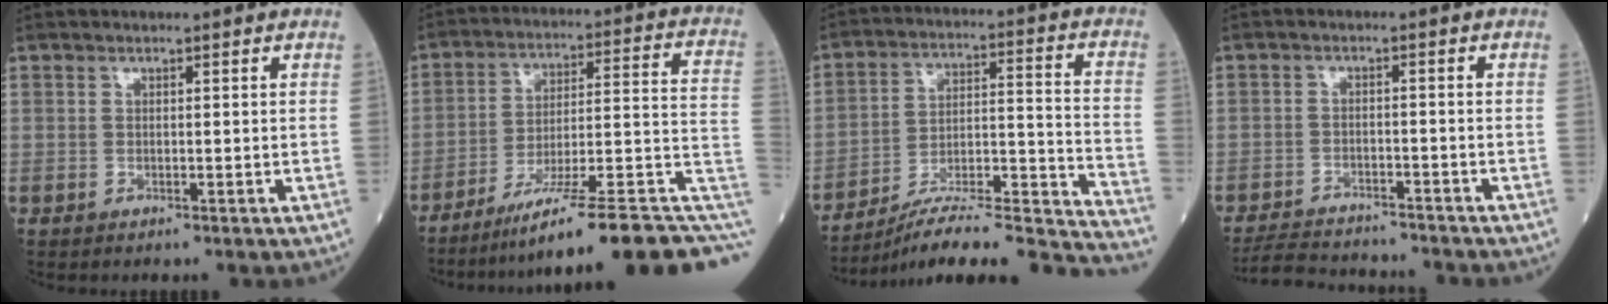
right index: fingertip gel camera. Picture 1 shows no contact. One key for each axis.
{"total": 20.5, "fx": -13.8, "fy": 1.2, "fz": 15.1, "tx": -0.146, "ty": 0.032, "tz": -0.213}
{"total": 22.9, "fx": -21.5, "fy": 0.1, "fz": 8.0, "tx": -0.077, "ty": 0.018, "tz": -0.318}
{"total": 9.6, "fx": -9.2, "fy": 1.5, "fz": 2.2, "tx": -0.038, "ty": -0.001, "tz": -0.141}